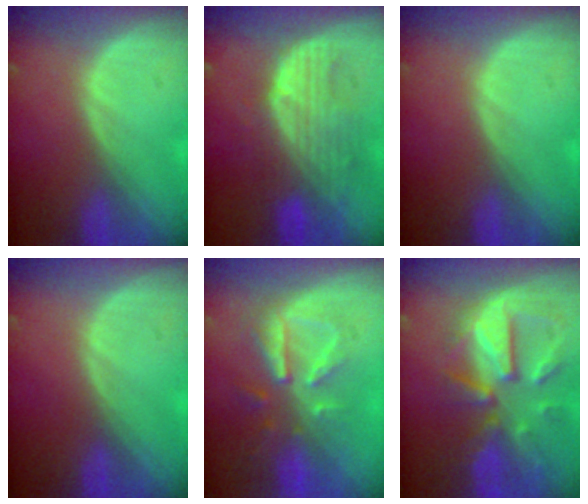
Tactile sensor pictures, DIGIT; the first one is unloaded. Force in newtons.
{"total": 9.2, "press": 8.4, "slide": 3.7}
{"total": 0.0}
{"total": 0.0}
{"total": 8.1, "press": 7.5, "slide": 3.0}
{"total": 11.9, "press": 10.4, "slide": 5.8}